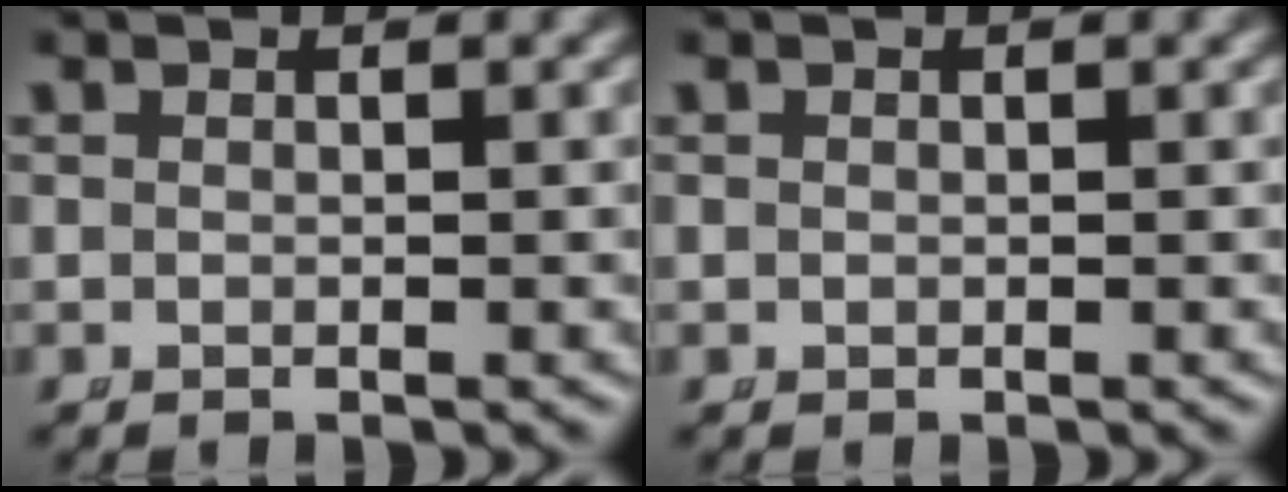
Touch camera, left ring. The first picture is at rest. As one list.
[{"total": 0.0}]